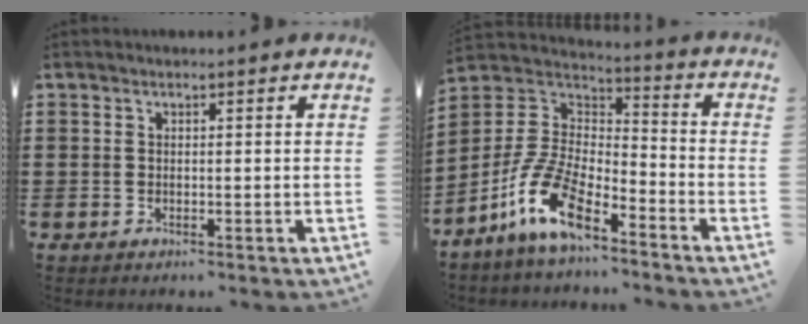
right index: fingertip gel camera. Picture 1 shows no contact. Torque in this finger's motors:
{"motor_torque": [0.08, 0.55, 0.71, 0.20]}